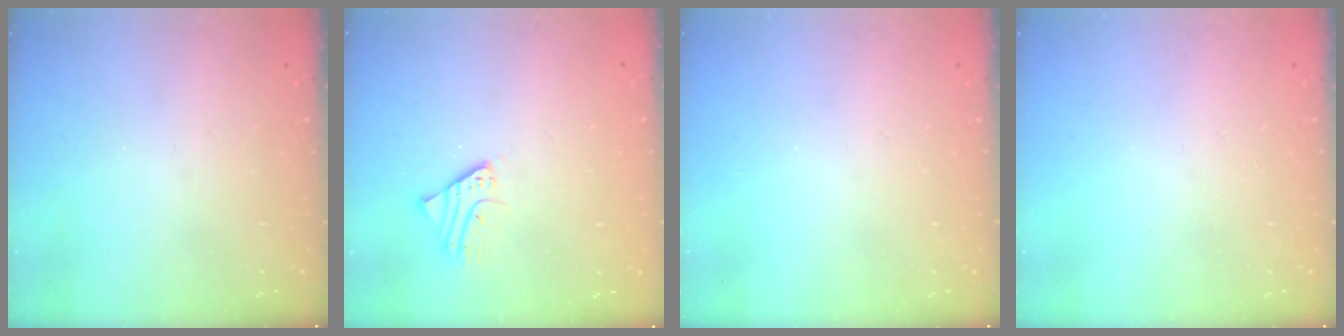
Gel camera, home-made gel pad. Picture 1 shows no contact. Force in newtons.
{"total": 2.3, "press": 2.3, "slide": 0.1}
{"total": 0.0}
{"total": 0.0}